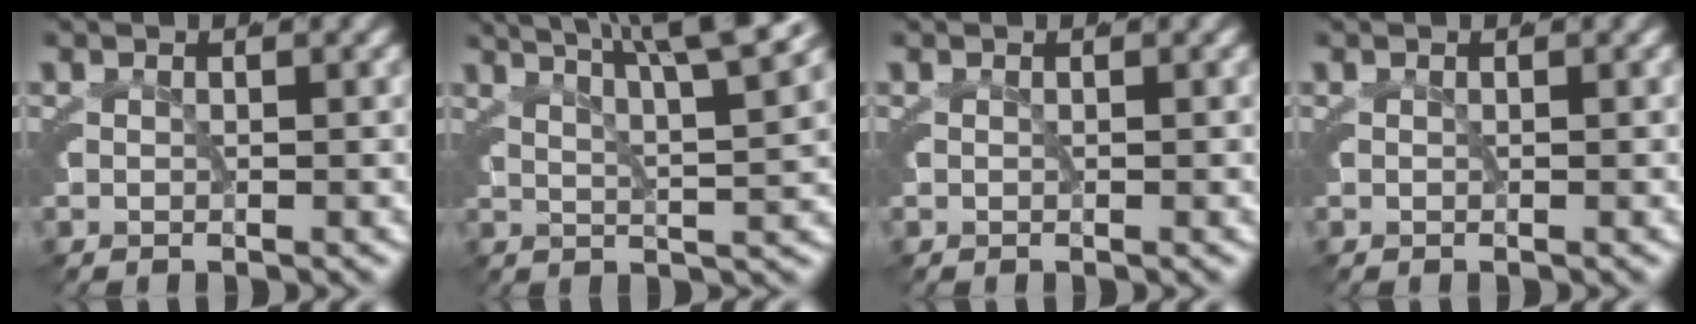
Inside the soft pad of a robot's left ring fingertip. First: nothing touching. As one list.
[{"total": 8.5, "force": [5.2, 3.4, 5.7], "torque": [-0.071, 0.016, 0.067]}, {"total": 0.0}, {"total": 0.0}]